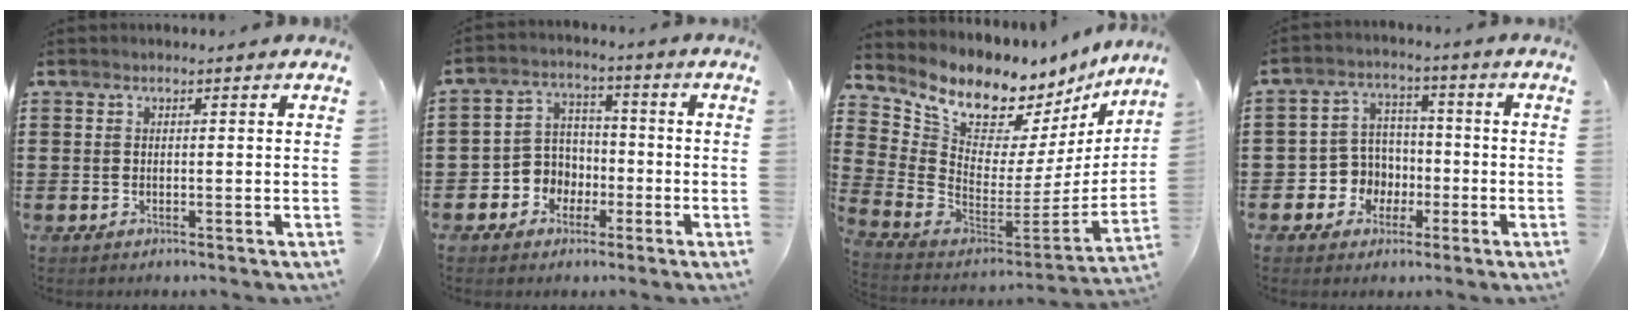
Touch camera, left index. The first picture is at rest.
{"total": 5.3, "force": [-2.1, 4.7, 1.1], "torque": [-0.040, 0.010, -0.045]}
{"total": 8.0, "force": [6.9, 3.2, 2.5], "torque": [-0.086, -0.075, 0.119]}
{"total": 5.8, "force": [-1.8, 5.4, 1.2], "torque": [-0.046, 0.013, -0.033]}